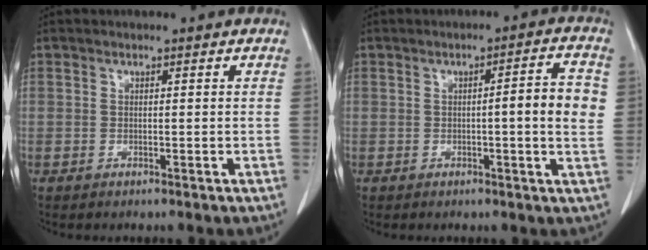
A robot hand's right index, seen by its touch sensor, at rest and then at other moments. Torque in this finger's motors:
{"motor_torque": [0.22, 0.08, 0.04, 0.01]}